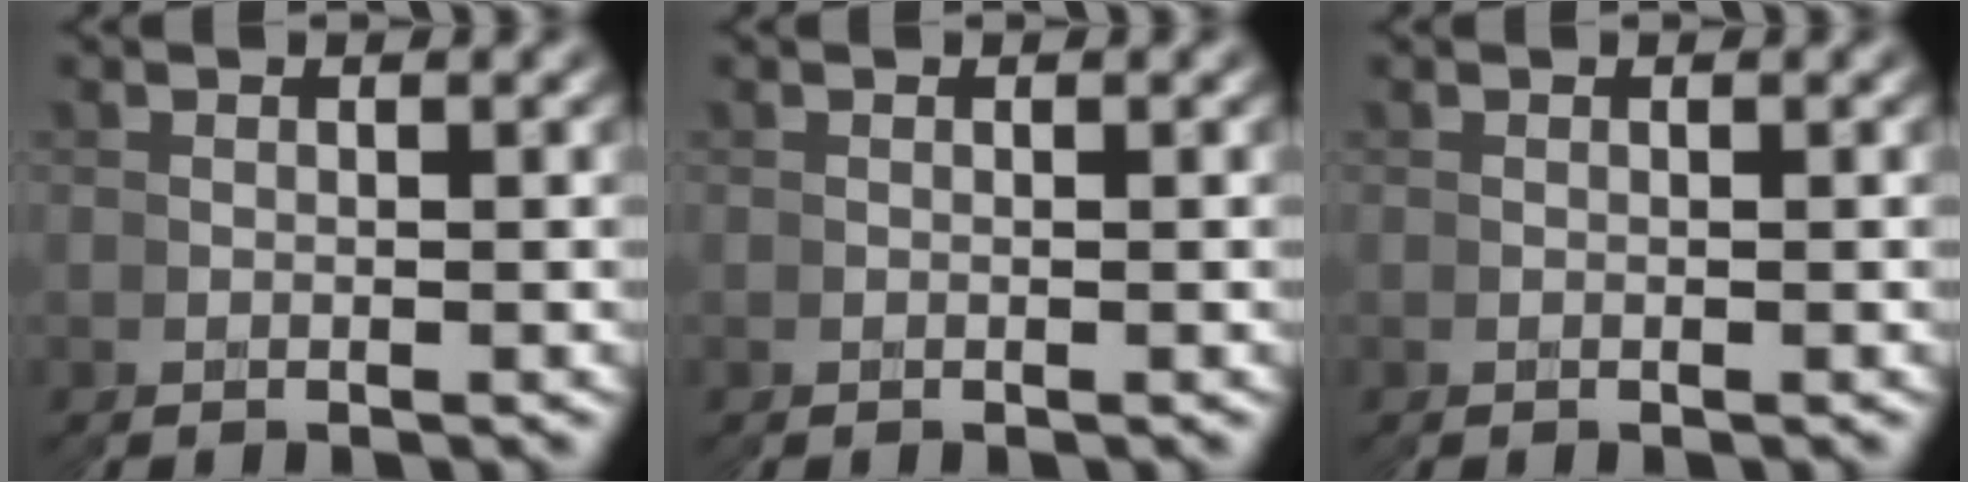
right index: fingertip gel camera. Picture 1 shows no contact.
{"total": 0.0}
{"total": 0.0}